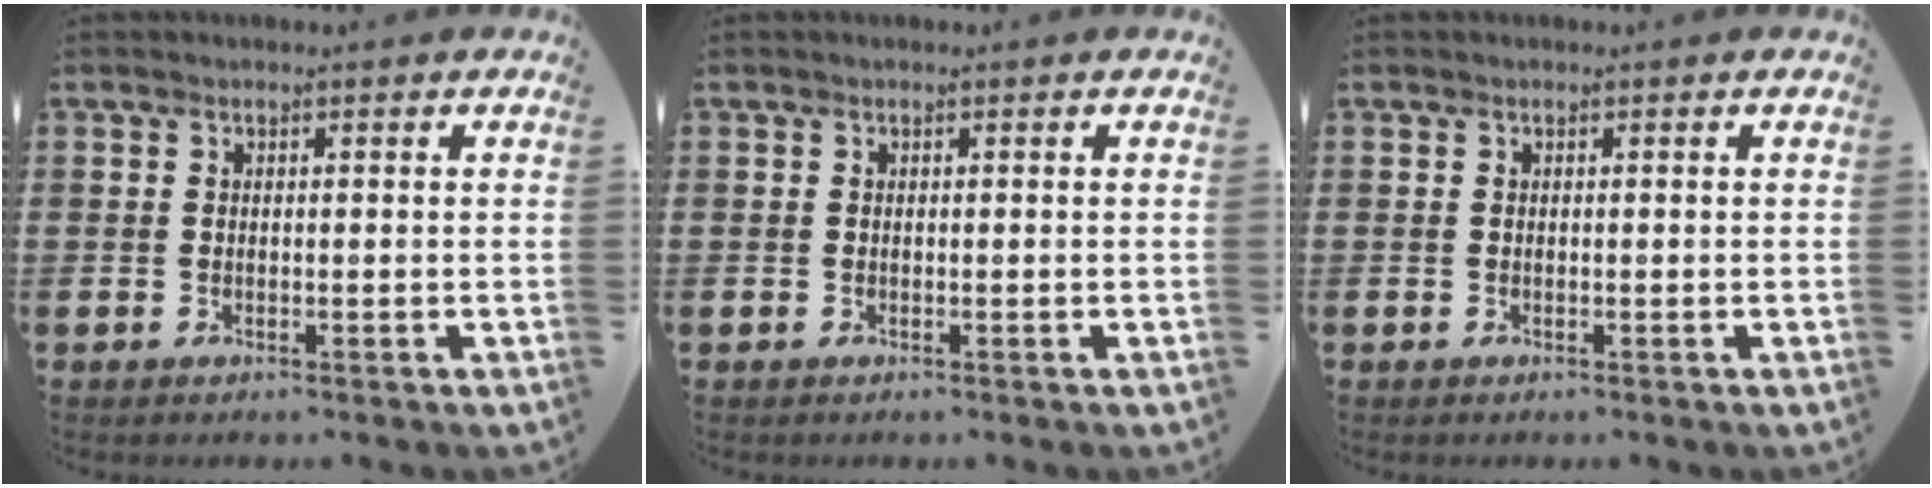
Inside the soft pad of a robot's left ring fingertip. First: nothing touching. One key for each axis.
{"total": 0.0}
{"total": 0.0}